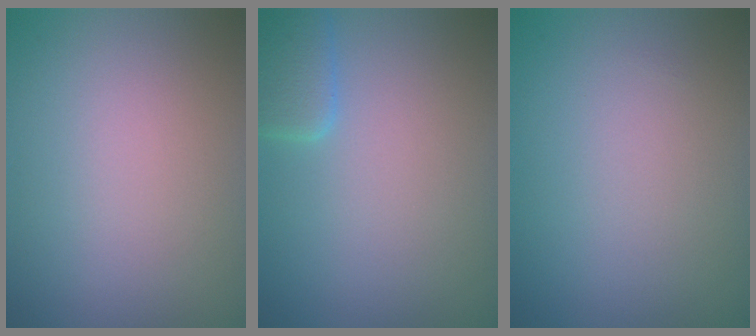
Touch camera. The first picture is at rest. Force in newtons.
{"total": 2.5, "press": 2.5, "slide": 0.2}
{"total": 0.0}